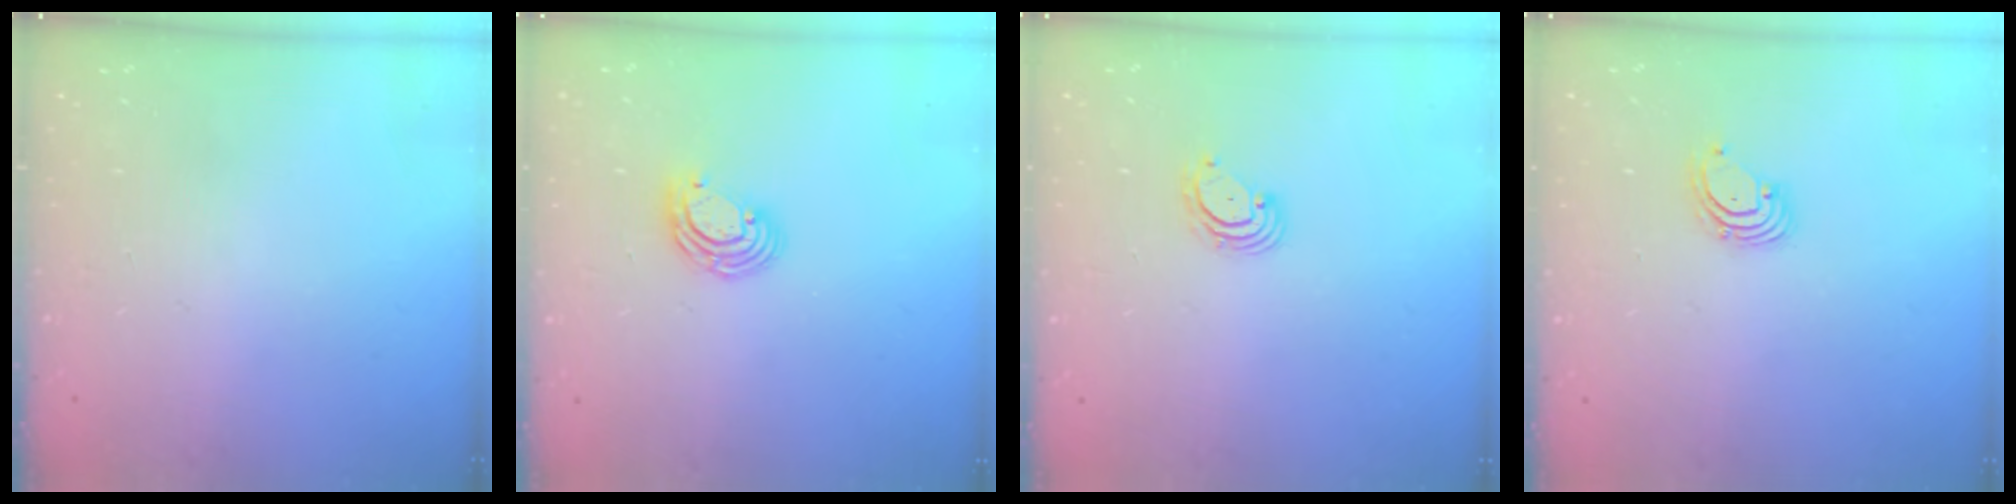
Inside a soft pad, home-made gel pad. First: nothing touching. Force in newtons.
{"total": 6.5, "press": 6.4, "slide": 0.8}
{"total": 3.2, "press": 3.2, "slide": 0.4}
{"total": 1.8, "press": 1.8, "slide": 0.2}